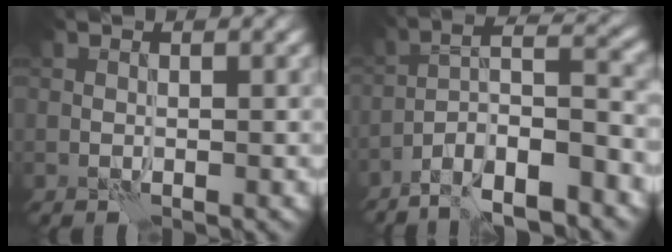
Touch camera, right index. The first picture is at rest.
{"total": 9.0, "force": [-6.0, 2.1, 6.4], "torque": [-0.097, 0.014, -0.106]}